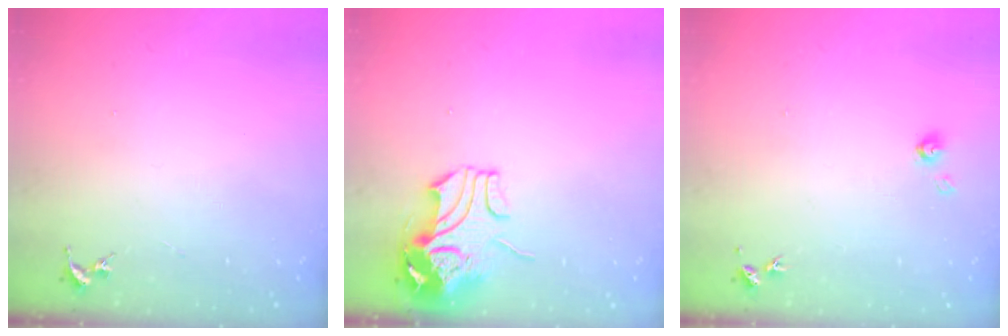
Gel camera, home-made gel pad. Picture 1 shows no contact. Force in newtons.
{"total": 9.7, "press": 9.6, "slide": 1.7}
{"total": 4.1, "press": 4.1, "slide": 0.4}